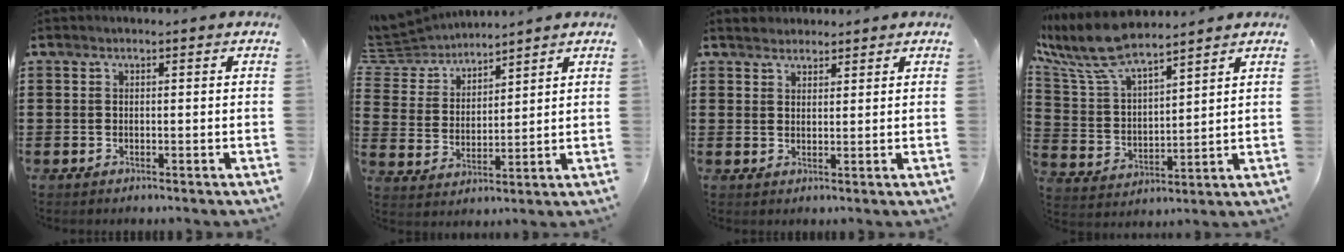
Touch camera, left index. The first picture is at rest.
{"total": 5.4, "force": [5.1, 1.8, 0.1], "torque": [-0.037, -0.028, 0.089]}
{"total": 1.9, "force": [1.8, 0.7, -0.1], "torque": [-0.002, 0.005, 0.036]}
{"total": 9.3, "force": [8.1, 1.9, 4.1], "torque": [-0.121, -0.038, 0.142]}